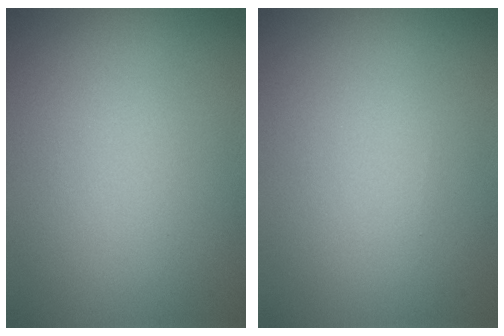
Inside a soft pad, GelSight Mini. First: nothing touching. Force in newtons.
{"total": 0.0}